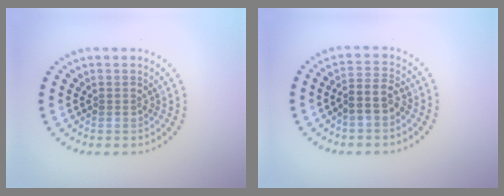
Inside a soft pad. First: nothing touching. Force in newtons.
{"total": 2.6, "press": 2.3, "slide": 1.2}